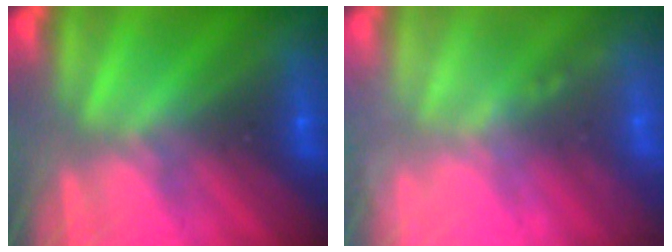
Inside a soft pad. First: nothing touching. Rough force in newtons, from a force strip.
{"total": 2.3}